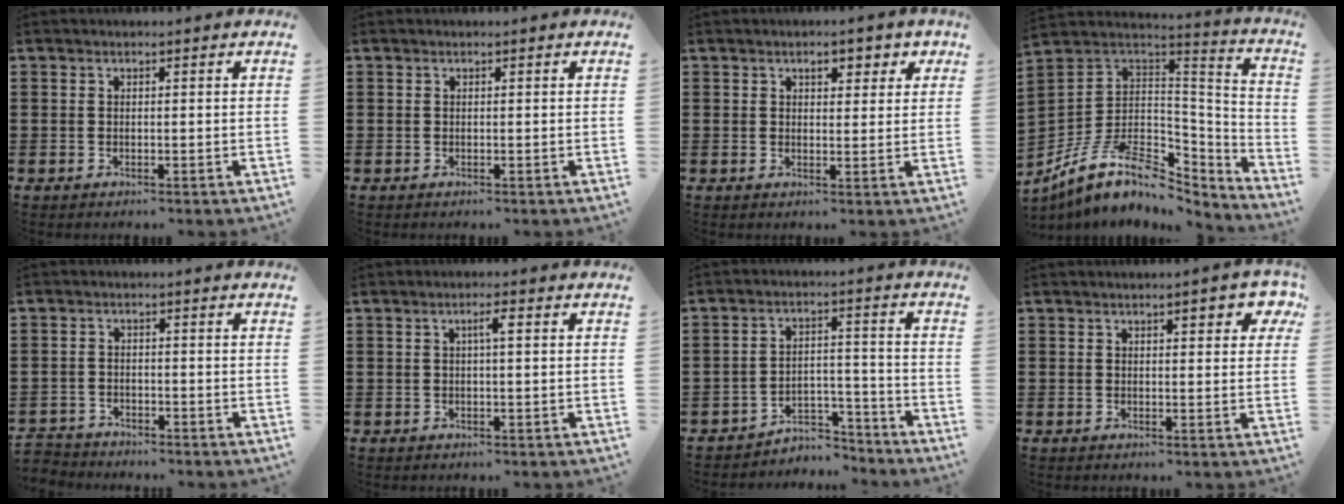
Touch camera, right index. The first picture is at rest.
{"total": 0.0}
{"total": 3.2, "force": [1.8, 1.6, 2.1], "torque": [-0.024, 0.001, 0.024]}
{"total": 12.2, "force": [-6.3, 6.7, 7.9], "torque": [-0.173, 0.010, -0.112]}
{"total": 2.2, "force": [-2.1, 0.5, -0.4], "torque": [-0.001, 0.003, -0.049]}
{"total": 2.0, "force": [0.4, 0.1, 2.0], "torque": [-0.040, 0.002, 0.004]}
{"total": 4.8, "force": [-4.5, 1.5, 0.8], "torque": [-0.017, 0.013, -0.090]}
{"total": 3.1, "force": [1.5, 1.0, 2.5], "torque": [-0.028, -0.002, 0.020]}